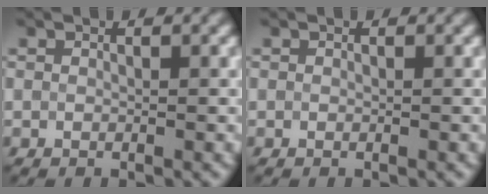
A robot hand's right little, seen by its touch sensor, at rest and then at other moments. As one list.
[{"total": 0.0}]